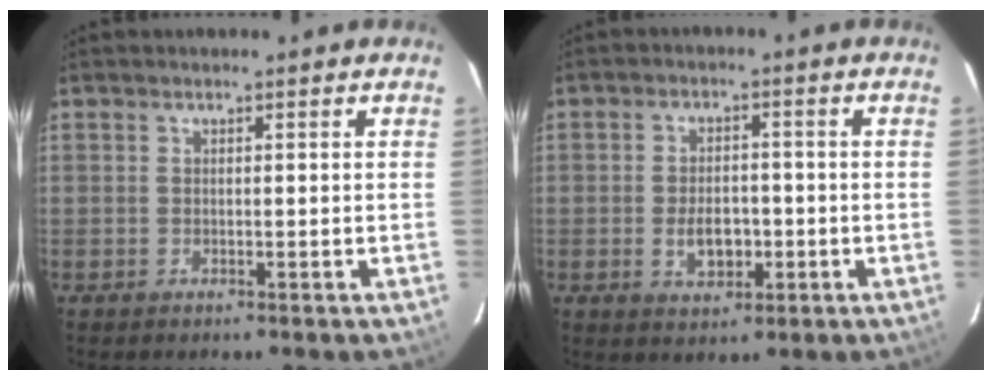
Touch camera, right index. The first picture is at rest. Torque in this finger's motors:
{"motor_torque": [0.08, 0.02, 0.31, 0.02]}